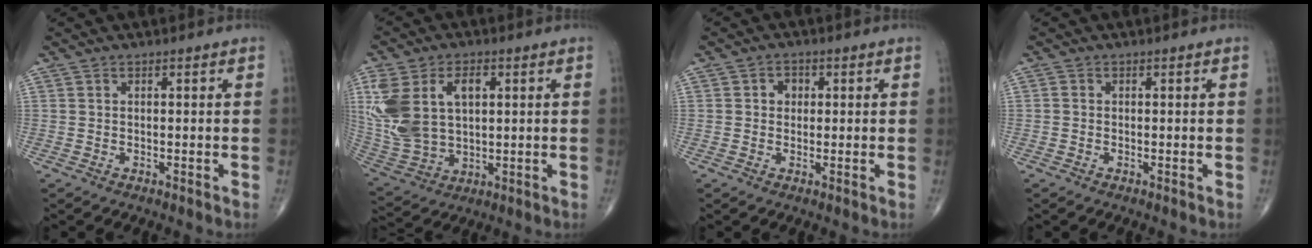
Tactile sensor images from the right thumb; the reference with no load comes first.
{"total": 17.8, "force": [4.2, 11.2, 13.2], "torque": [-0.287, -0.001, 0.092]}
{"total": 2.6, "force": [0.4, 2.3, 1.2], "torque": [-0.001, 0.004, 0.002]}
{"total": 0.6, "force": [-0.1, 0.5, 0.2], "torque": [-0.003, 0.001, -0.005]}